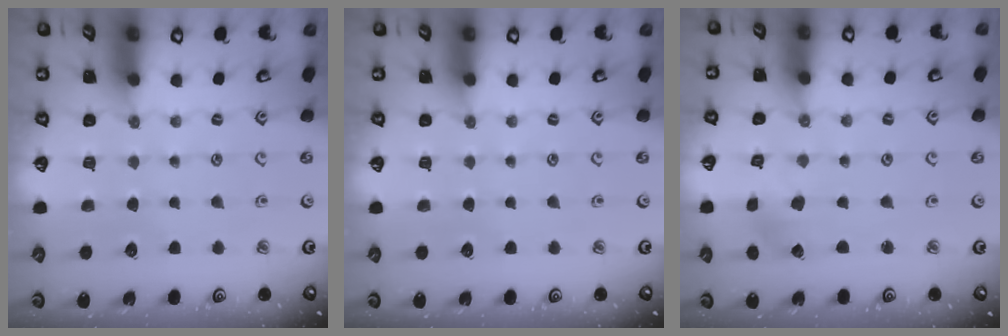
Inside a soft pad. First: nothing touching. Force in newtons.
{"total": 0.0}
{"total": 1.0, "press": 1.0, "slide": 0.1}